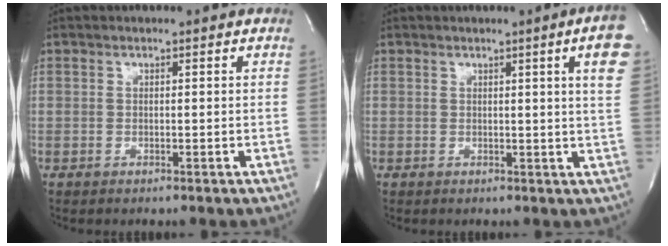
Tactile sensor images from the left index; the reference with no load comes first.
{"total": 5.3, "force": [2.3, -0.7, 4.7], "torque": [-0.058, -0.014, 0.018]}